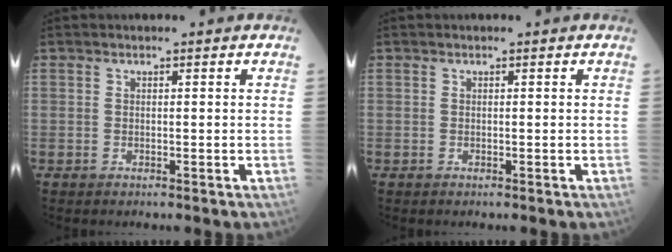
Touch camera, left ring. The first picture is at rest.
{"total": 0.0}